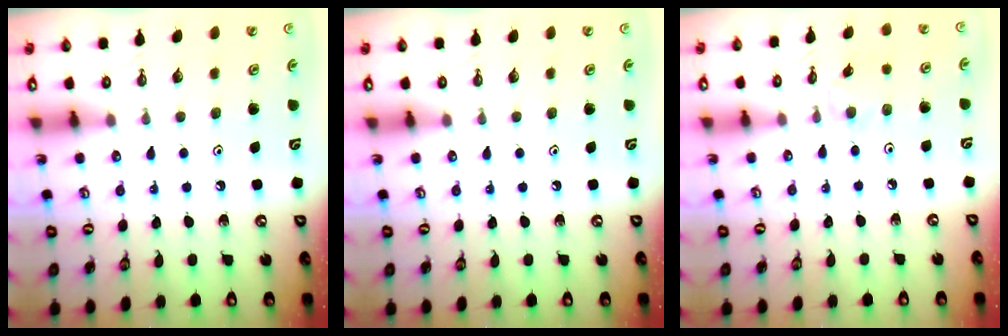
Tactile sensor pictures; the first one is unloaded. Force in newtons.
{"total": 0.0}
{"total": 1.6, "press": 1.5, "slide": 0.4}